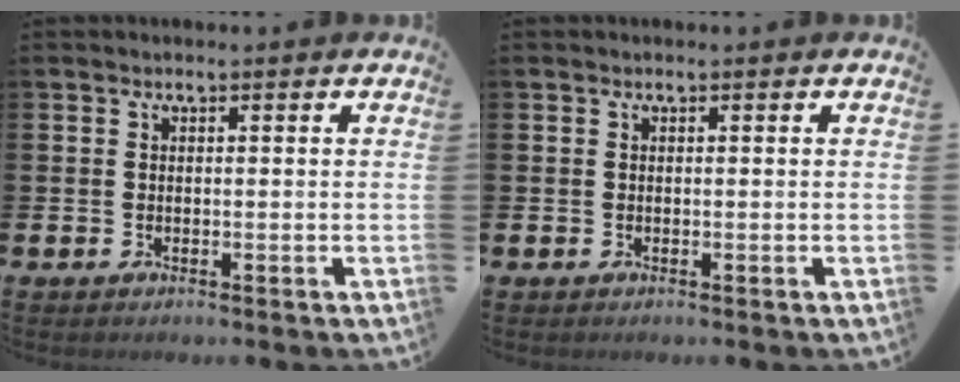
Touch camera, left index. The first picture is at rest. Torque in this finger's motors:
{"motor_torque": [0.00, 0.00, 0.04, 0.00]}